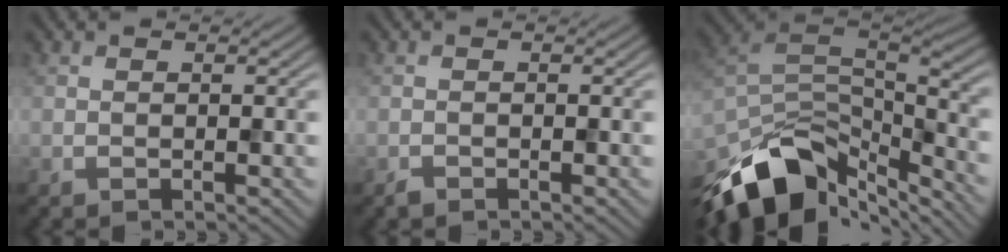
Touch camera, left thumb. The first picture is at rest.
{"total": 0.6, "force": [-0.6, 0.2, 0.2], "torque": [-0.003, 0.000, -0.011]}
{"total": 14.4, "force": [-9.3, 7.5, 8.0], "torque": [-0.203, -0.021, -0.161]}